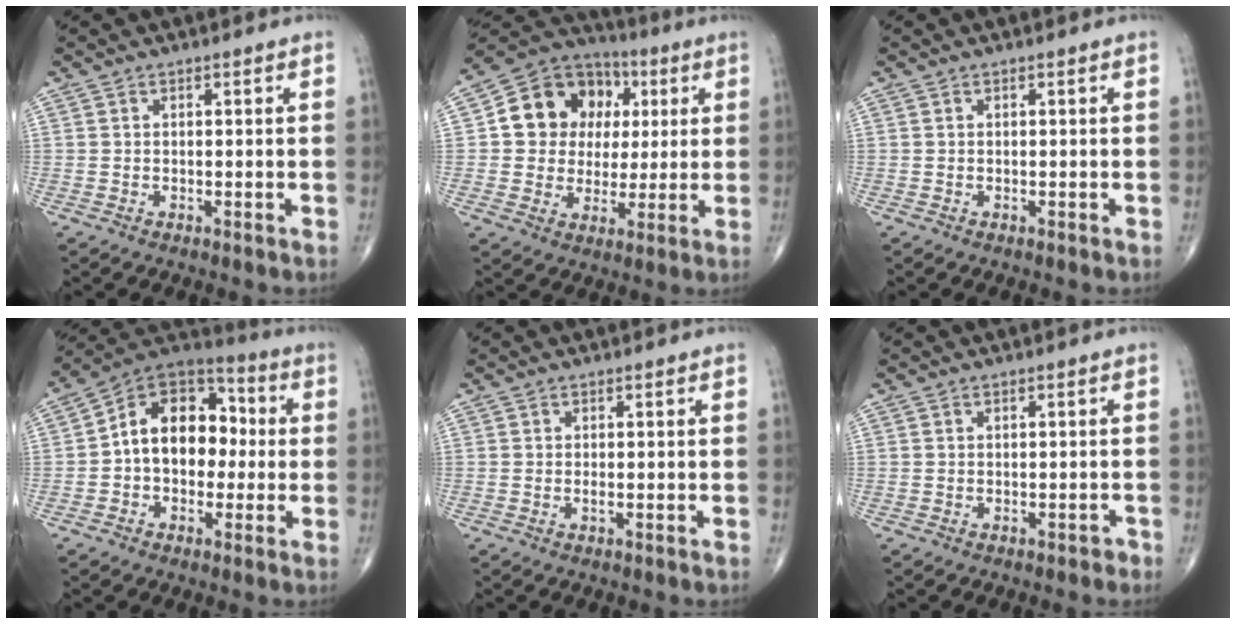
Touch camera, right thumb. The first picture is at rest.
{"total": 16.5, "force": [3.5, 14.0, 7.8], "torque": [-0.089, 0.020, 0.061]}
{"total": 0.0}
{"total": 15.3, "force": [0.2, 10.7, 10.9], "torque": [-0.131, 0.045, -0.011]}
{"total": 0.5, "force": [-0.1, 0.3, 0.4], "torque": [-0.010, -0.001, -0.001]}
{"total": 1.0, "force": [-0.6, 0.8, 0.1], "torque": [0.002, 0.006, -0.008]}